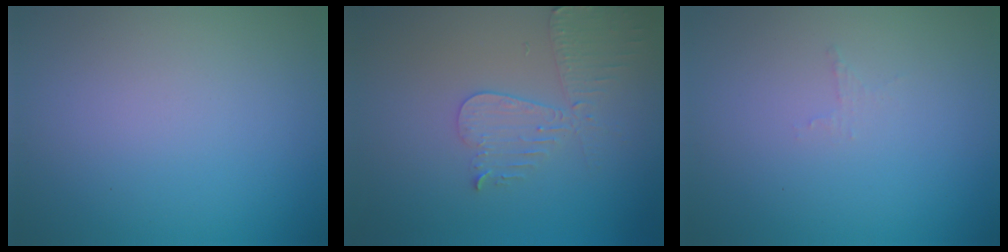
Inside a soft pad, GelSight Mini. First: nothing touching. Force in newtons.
{"total": 3.7, "press": 3.3, "slide": 1.6}
{"total": 0.7, "press": 0.6, "slide": 0.2}